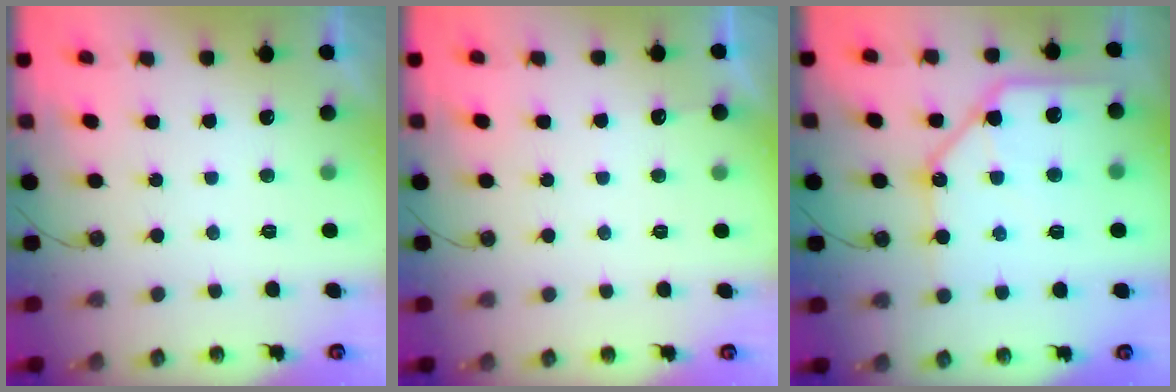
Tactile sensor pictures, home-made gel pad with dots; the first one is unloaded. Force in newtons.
{"total": 2.8, "press": 2.8, "slide": 0.4}
{"total": 14.0, "press": 13.9, "slide": 1.4}